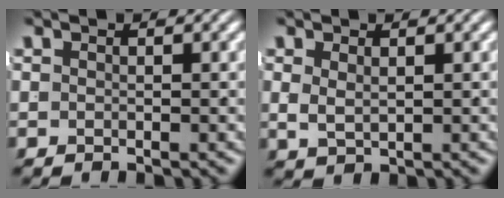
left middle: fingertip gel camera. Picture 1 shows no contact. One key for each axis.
{"total": 1.7, "fx": 0.7, "fy": 1.0, "fz": 1.2, "tx": -0.025, "ty": -0.002, "tz": 0.024}